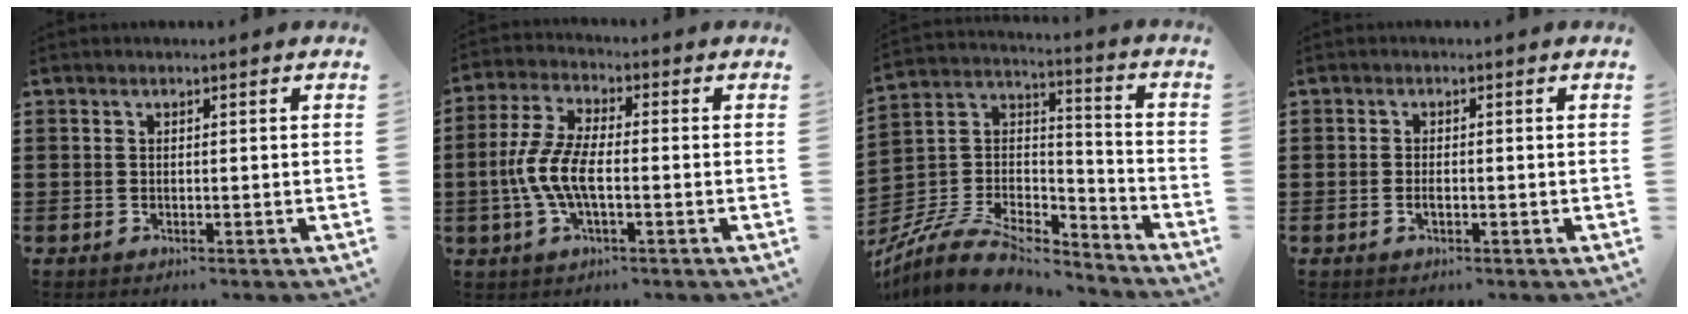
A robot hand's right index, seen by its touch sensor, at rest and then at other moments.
{"total": 7.5, "force": [-1.8, 3.0, 6.6], "torque": [-0.162, -0.010, -0.042]}
{"total": 9.1, "force": [-7.6, 3.0, 3.8], "torque": [-0.093, 0.005, -0.154]}
{"total": 1.2, "force": [-0.5, 0.4, 1.0], "torque": [-0.019, -0.005, -0.008]}